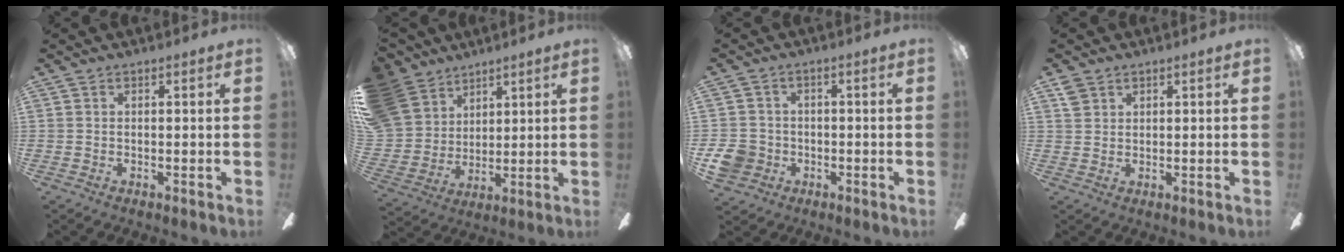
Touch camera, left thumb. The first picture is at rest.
{"total": 12.8, "force": [7.7, 9.8, 3.1], "torque": [-0.099, -0.037, 0.157]}
{"total": 6.7, "force": [-2.0, 6.0, 2.4], "torque": [-0.061, 0.017, -0.038]}
{"total": 2.6, "force": [1.8, 1.7, 0.7], "torque": [-0.009, -0.002, 0.034]}